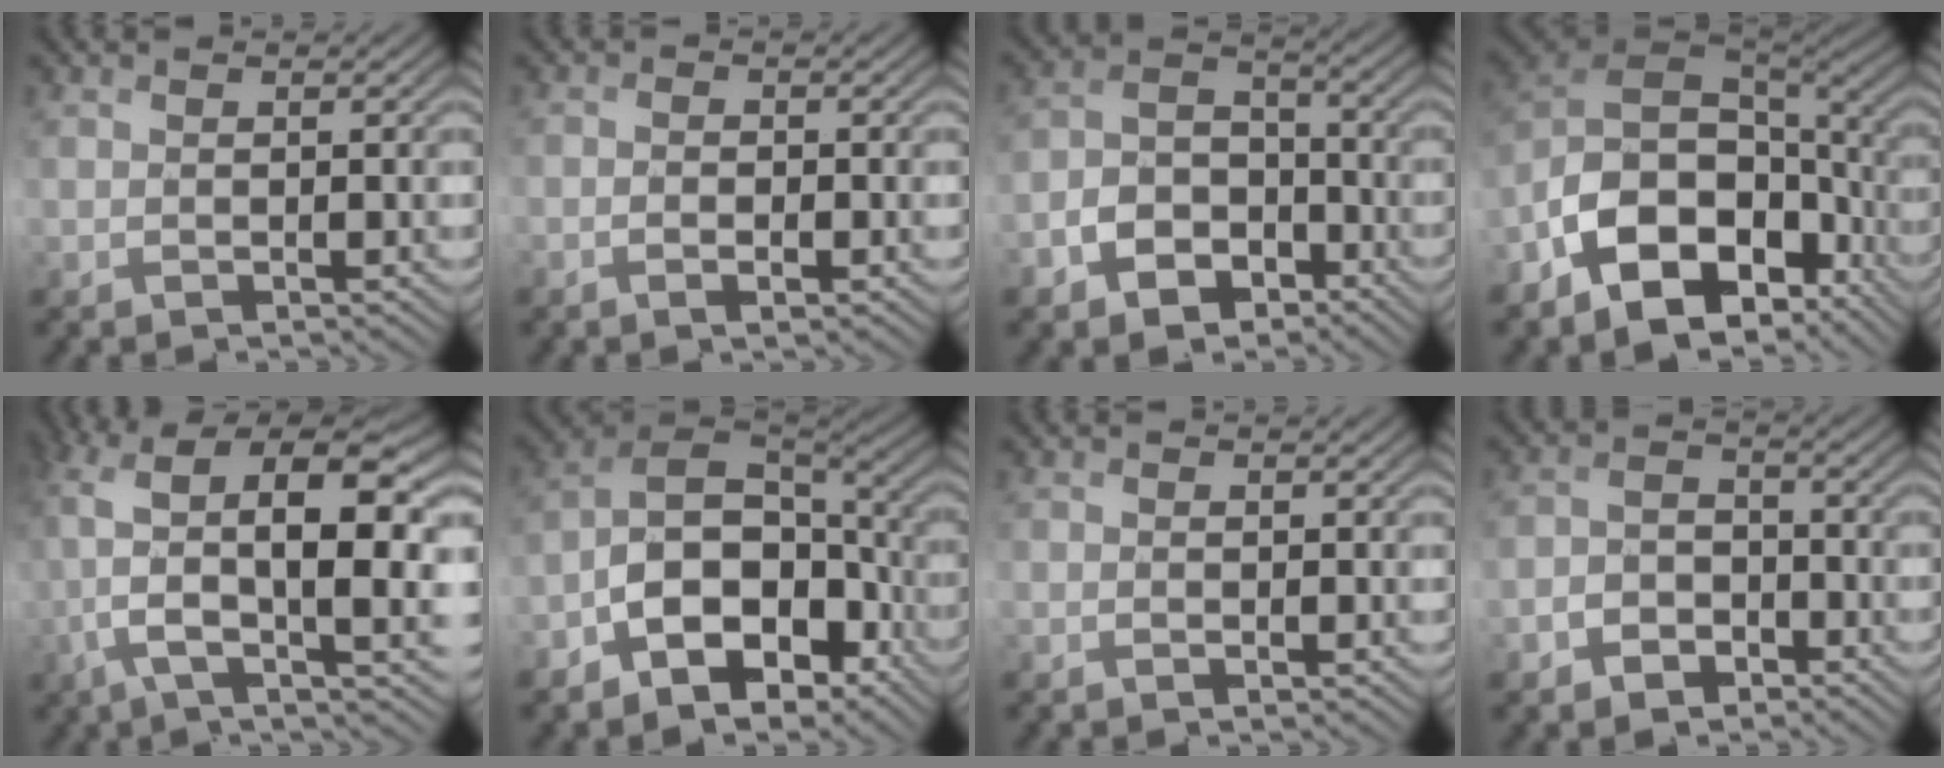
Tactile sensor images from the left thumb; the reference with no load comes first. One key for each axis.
{"total": 1.6, "fx": -1.3, "fy": 0.6, "fz": 0.8, "tx": -0.005, "ty": 0.000, "tz": -0.028}
{"total": 7.6, "fx": -5.1, "fy": 4.8, "fz": 3.1, "tx": -0.060, "ty": -0.003, "tz": -0.109}
{"total": 15.6, "fx": -6.8, "fy": 10.1, "fz": 9.7, "tx": -0.221, "ty": -0.031, "tz": -0.123}
{"total": 12.8, "fx": -0.2, "fy": 4.8, "fz": 11.9, "tx": -0.242, "ty": -0.011, "tz": -0.005}
{"total": 12.4, "fx": -6.0, "fy": 7.5, "fz": 7.9, "tx": -0.145, "ty": -0.014, "tz": -0.127}
{"total": 0.5, "fx": -0.4, "fy": 0.2, "fz": 0.2, "tx": 0.004, "ty": 0.002, "tz": -0.012}
{"total": 4.2, "fx": -3.2, "fy": 2.3, "fz": 1.2, "tx": -0.018, "ty": 0.002, "tz": -0.075}